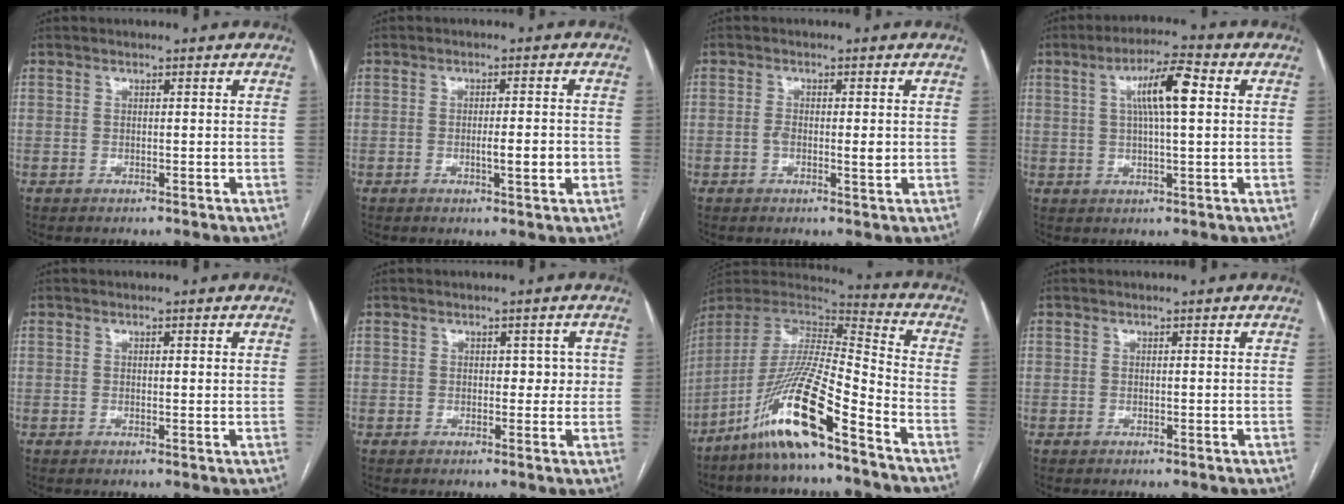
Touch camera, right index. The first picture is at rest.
{"total": 3.8, "force": [-0.9, 0.4, 3.7], "torque": [-0.059, -0.003, -0.012]}
{"total": 3.0, "force": [-0.3, 1.1, 2.8], "torque": [-0.047, 0.000, -0.004]}
{"total": 8.2, "force": [2.0, 1.0, 7.9], "torque": [-0.139, 0.016, 0.034]}
{"total": 1.3, "force": [0.5, 0.3, 1.1], "torque": [-0.017, -0.001, 0.006]}
{"total": 2.8, "force": [0.4, 1.9, 2.0], "torque": [-0.015, 0.010, 0.005]}
{"total": 17.6, "force": [-11.1, 1.0, 13.6], "torque": [-0.295, -0.026, -0.212]}
{"total": 0.0}